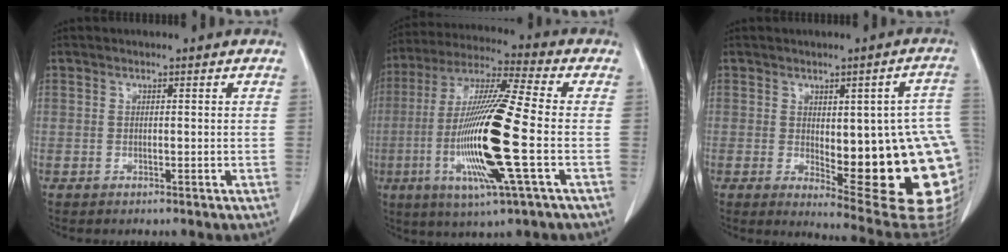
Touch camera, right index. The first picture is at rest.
{"total": 18.5, "force": [-3.9, 0.5, 18.0], "torque": [-0.371, -0.015, -0.079]}
{"total": 21.0, "force": [-2.0, 5.0, 20.3], "torque": [-0.179, 0.005, -0.002]}